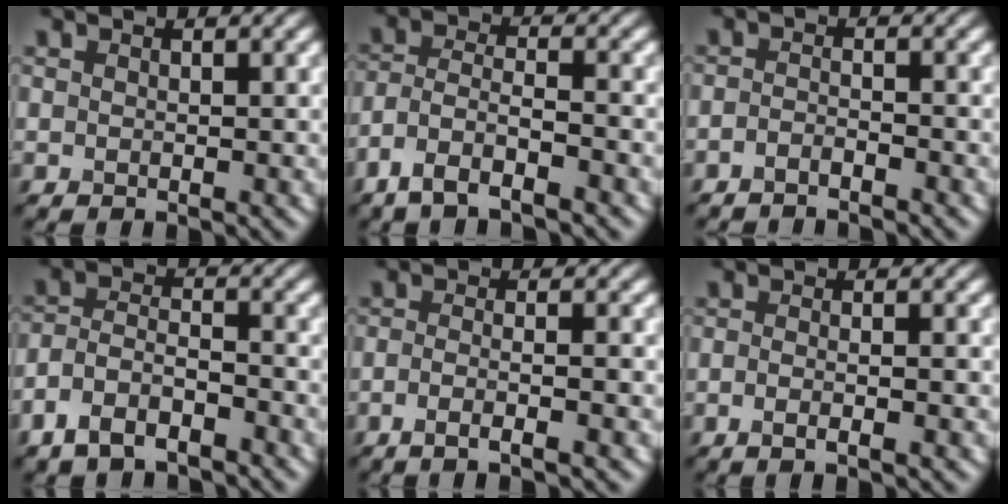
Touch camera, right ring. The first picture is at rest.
{"total": 4.5, "force": [-3.3, 1.2, 2.8], "torque": [-0.057, -0.001, -0.069]}
{"total": 1.5, "force": [-1.3, 0.2, 0.7], "torque": [-0.014, -0.005, -0.028]}
{"total": 4.8, "force": [-3.4, 2.1, 2.6], "torque": [-0.048, 0.002, -0.073]}
{"total": 3.8, "force": [-1.6, 1.0, 3.2], "torque": [-0.048, -0.006, -0.030]}
{"total": 3.2, "force": [-0.8, 1.3, 2.9], "torque": [-0.019, -0.002, -0.024]}